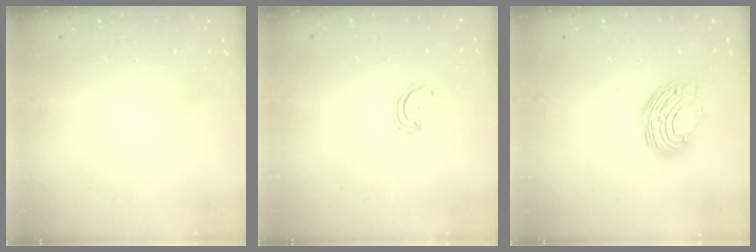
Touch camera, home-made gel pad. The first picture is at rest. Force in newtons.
{"total": 2.8, "press": 2.8, "slide": 0.2}
{"total": 9.2, "press": 9.2, "slide": 0.4}